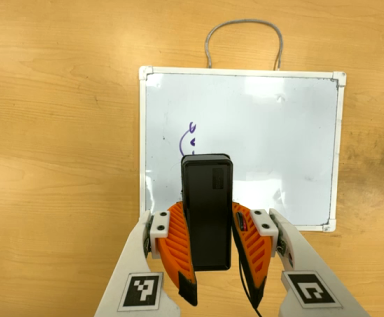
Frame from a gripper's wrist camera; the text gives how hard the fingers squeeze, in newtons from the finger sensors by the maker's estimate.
{"total": 9.2, "left": 8.1, "right": 10.3}